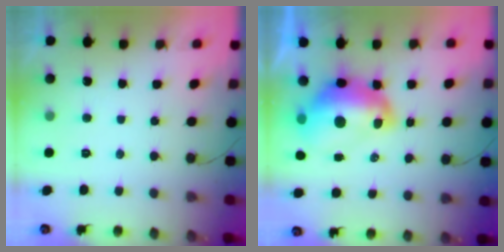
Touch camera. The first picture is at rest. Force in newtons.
{"total": 14.9, "press": 14.8, "slide": 1.5}